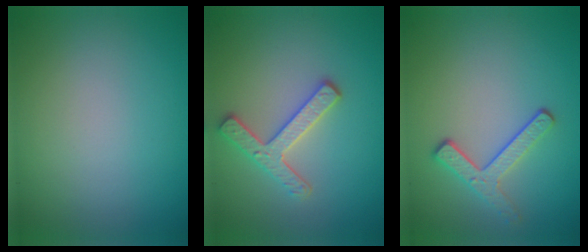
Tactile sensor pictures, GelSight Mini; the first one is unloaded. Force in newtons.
{"total": 3.1, "press": 2.8, "slide": 1.2}
{"total": 2.7, "press": 2.3, "slide": 1.3}